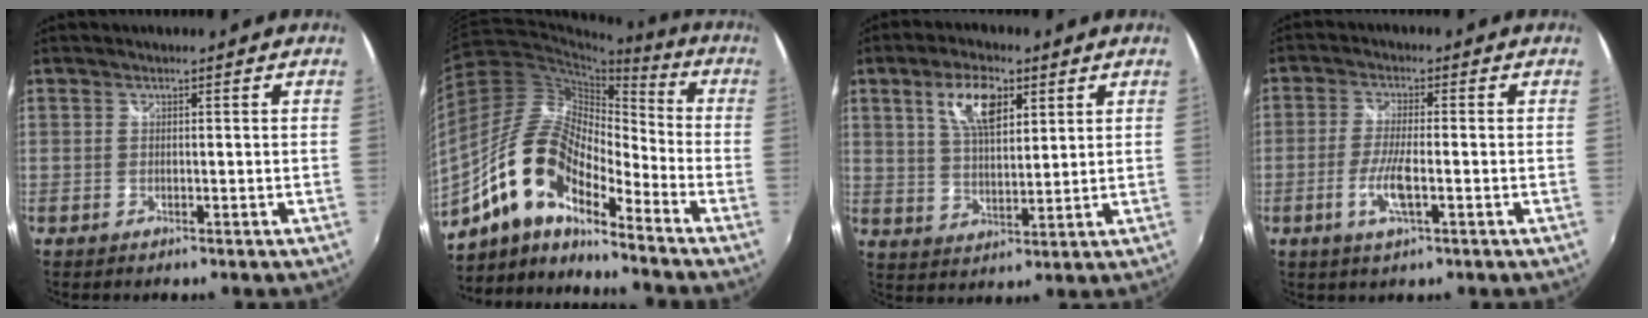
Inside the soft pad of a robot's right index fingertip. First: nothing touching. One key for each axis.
{"total": 15.2, "fx": -9.7, "fy": 5.5, "fz": 10.3, "tx": -0.189, "ty": 0.007, "tz": -0.198}
{"total": 9.2, "fx": 4.3, "fy": 4.0, "fz": 7.1, "tx": -0.132, "ty": 0.012, "tz": 0.080}
{"total": 6.0, "fx": -2.1, "fy": 1.1, "fz": 5.6, "tx": -0.117, "ty": -0.008, "tz": -0.042}